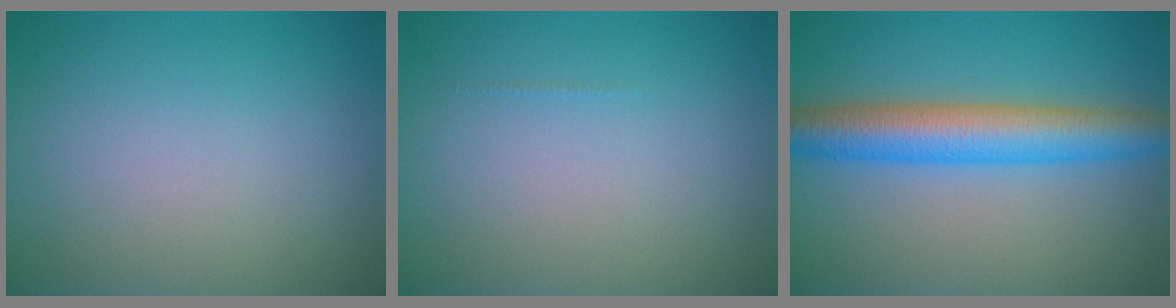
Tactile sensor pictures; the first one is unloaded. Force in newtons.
{"total": 0.0}
{"total": 6.7, "press": 6.7, "slide": 0.1}